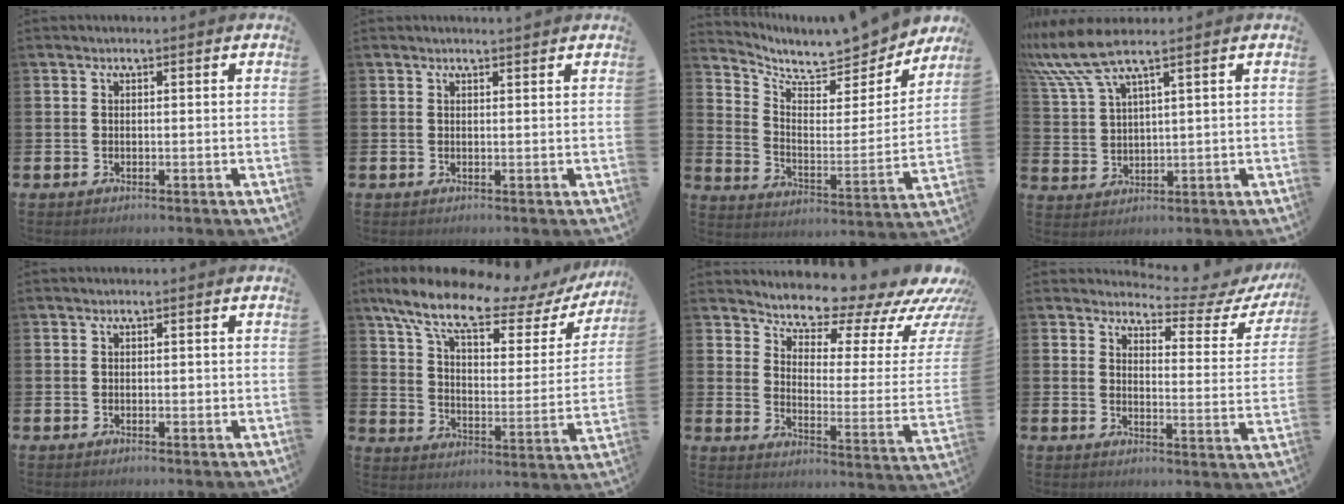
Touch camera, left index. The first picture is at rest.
{"total": 0.9, "force": [0.8, -0.2, 0.1], "torque": [0.011, -0.007, 0.014]}
{"total": 8.0, "force": [7.6, 1.9, 1.4], "torque": [-0.053, -0.064, 0.129]}
{"total": 7.7, "force": [6.0, 1.0, 4.7], "torque": [-0.114, -0.013, 0.108]}
{"total": 0.5, "force": [-0.1, 0.3, 0.4], "torque": [-0.004, 0.000, -0.004]}
{"total": 12.0, "force": [9.4, 3.6, 6.6], "torque": [-0.150, -0.052, 0.157]}
{"total": 9.3, "force": [9.0, 2.0, 1.6], "torque": [-0.036, -0.092, 0.142]}
{"total": 3.9, "force": [3.6, 1.2, 1.0], "torque": [-0.028, -0.035, 0.054]}